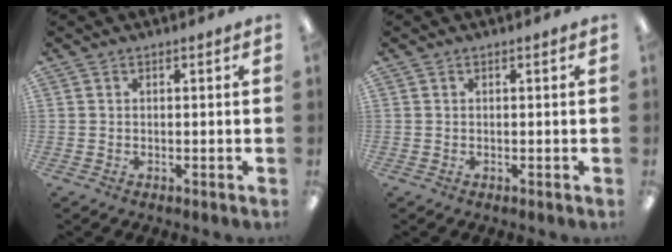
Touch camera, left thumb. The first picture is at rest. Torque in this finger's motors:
{"motor_torque": [-0.04, -0.01, -0.26, 0.09, 0.00]}